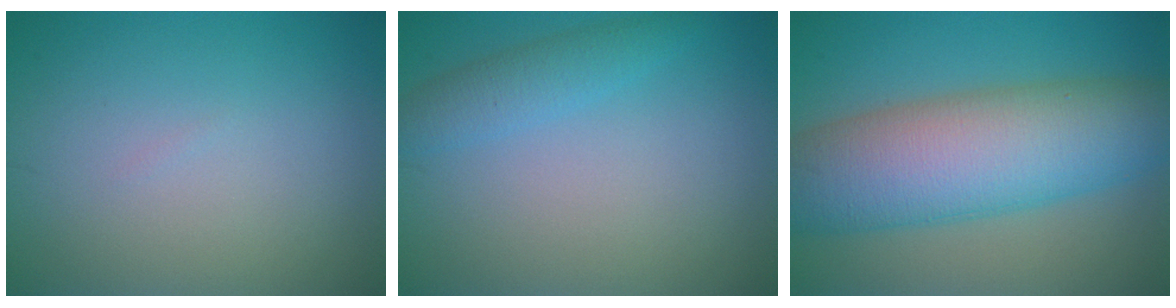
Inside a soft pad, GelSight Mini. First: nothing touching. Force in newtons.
{"total": 2.2, "press": 2.2, "slide": 0.2}
{"total": 11.6, "press": 11.6, "slide": 0.1}